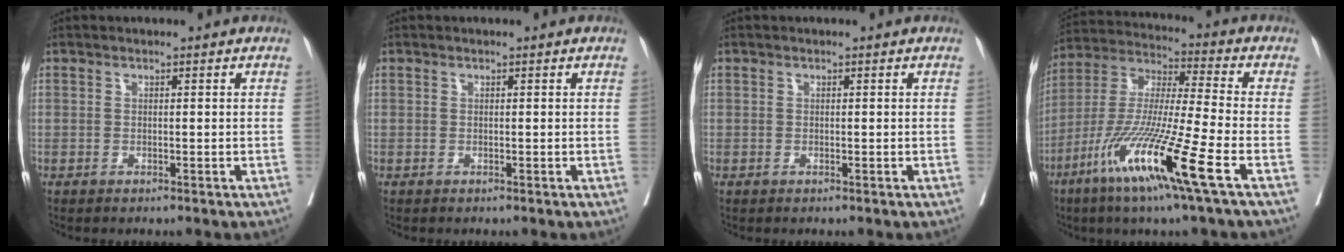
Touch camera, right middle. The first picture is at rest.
{"total": 0.0}
{"total": 0.0}
{"total": 17.2, "force": [-8.1, -0.9, 15.1], "torque": [-0.319, -0.042, -0.159]}